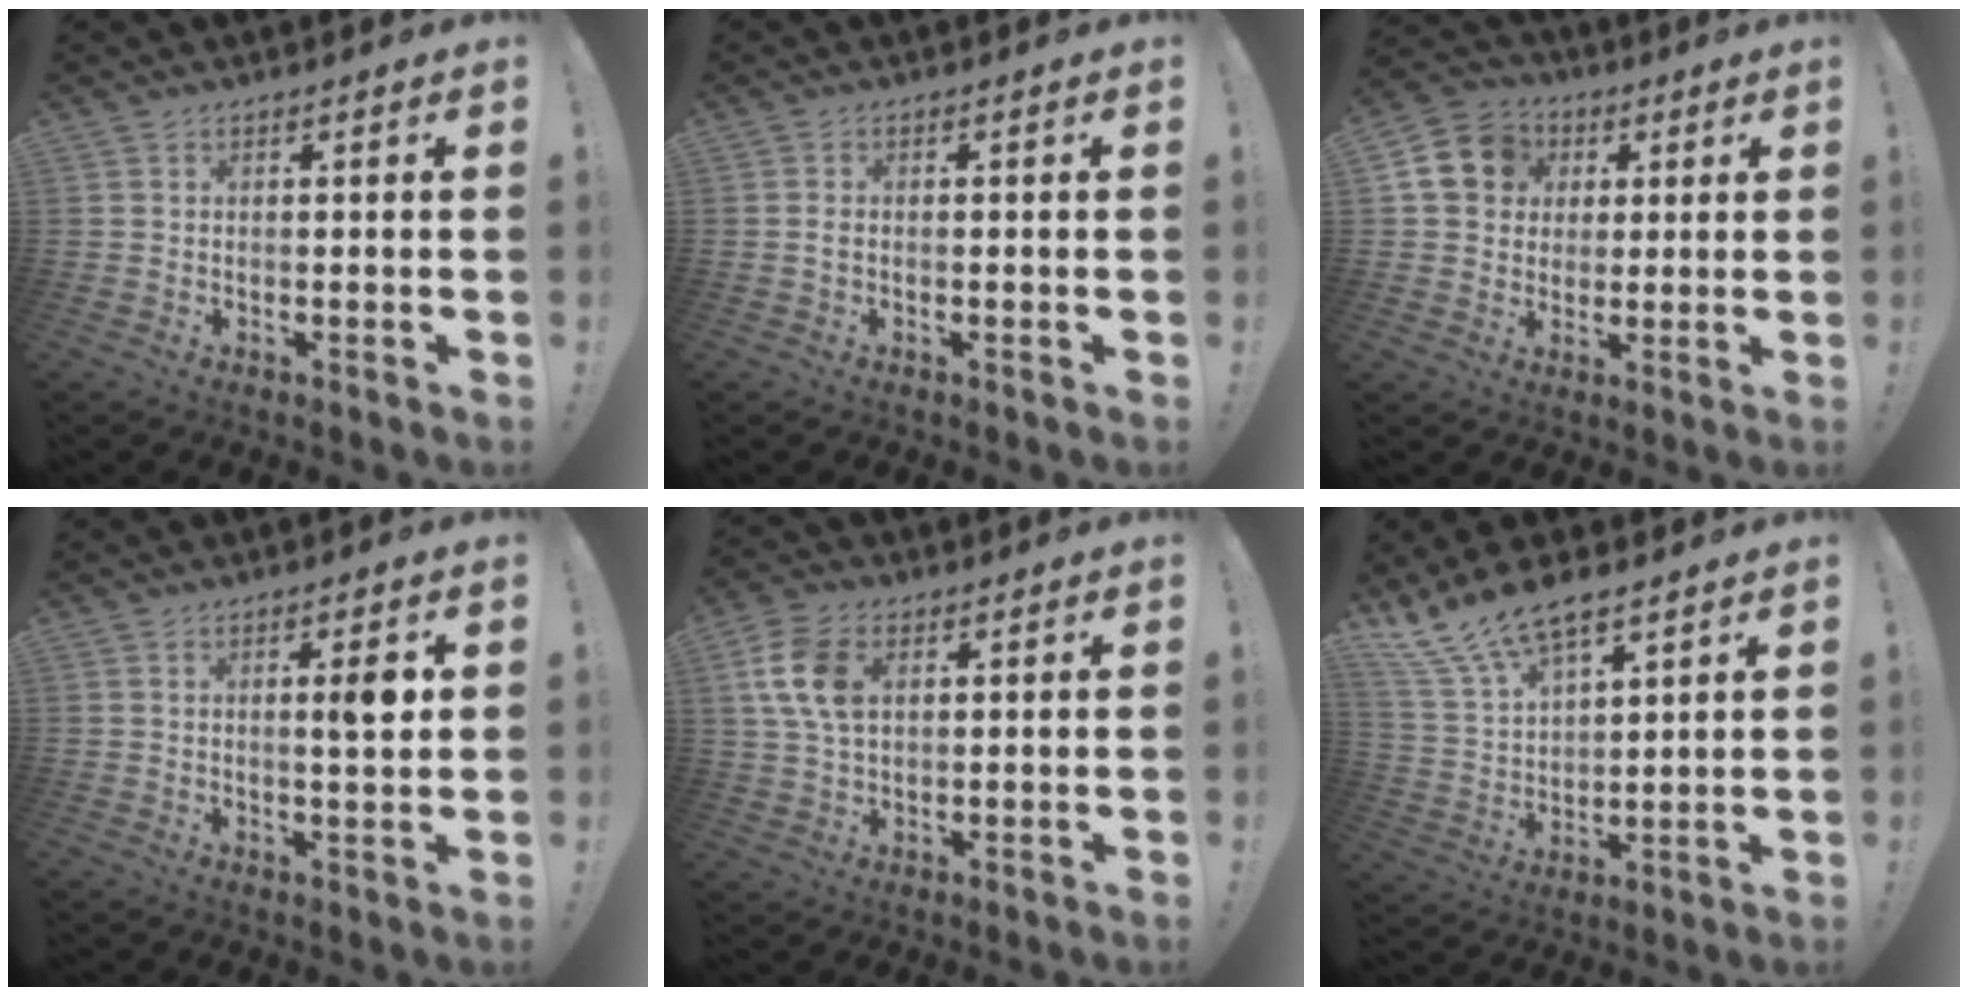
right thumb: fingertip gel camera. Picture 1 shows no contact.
{"total": 0.9, "force": [-0.2, 0.5, 0.7], "torque": [-0.013, 0.003, -0.004]}
{"total": 13.1, "force": [3.9, 11.2, 5.6], "torque": [-0.078, -0.001, 0.083]}
{"total": 5.3, "force": [1.3, 0.9, 5.0], "torque": [-0.074, -0.008, 0.013]}
{"total": 11.5, "force": [3.2, 7.8, 7.8], "torque": [-0.160, 0.009, 0.065]}
{"total": 12.9, "force": [10.1, 4.9, 6.2], "torque": [-0.132, -0.059, 0.191]}